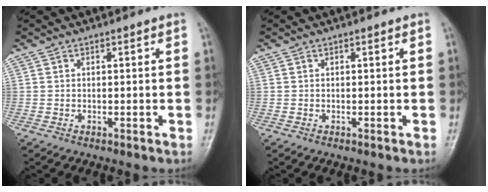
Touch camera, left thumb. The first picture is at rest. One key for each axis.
{"total": 0.0}